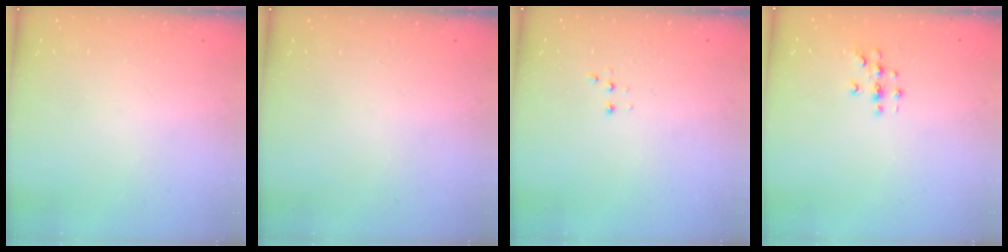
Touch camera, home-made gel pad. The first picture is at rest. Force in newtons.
{"total": 0.0}
{"total": 2.7, "press": 2.7, "slide": 0.5}
{"total": 3.6, "press": 3.5, "slide": 0.4}